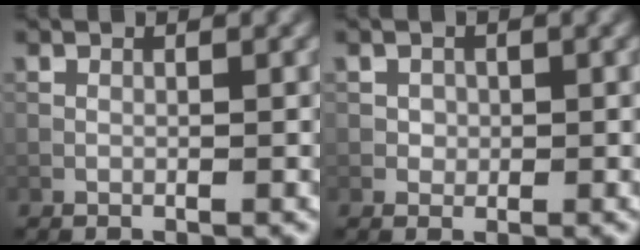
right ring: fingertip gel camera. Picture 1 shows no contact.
{"total": 1.0, "force": [0.1, 1.0, 0.3], "torque": [0.003, -0.002, 0.003]}